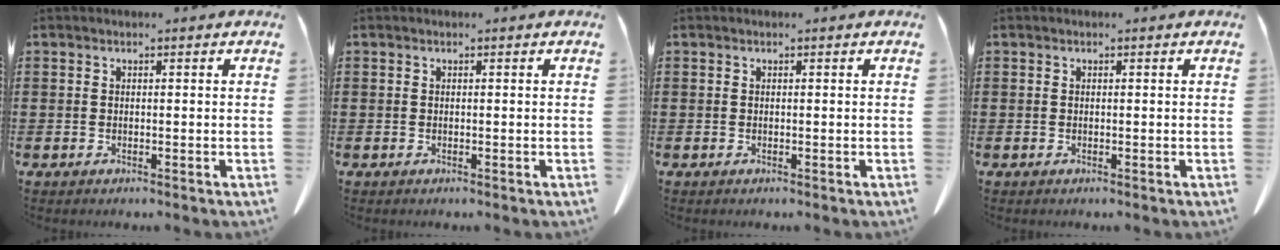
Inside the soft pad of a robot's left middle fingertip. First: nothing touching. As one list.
[{"total": 0.0}, {"total": 0.0}, {"total": 0.0}]